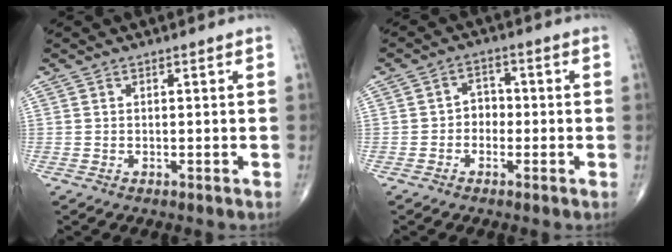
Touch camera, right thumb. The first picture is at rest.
{"total": 3.2, "force": [-0.9, 2.6, 1.6], "torque": [0.000, 0.017, -0.026]}